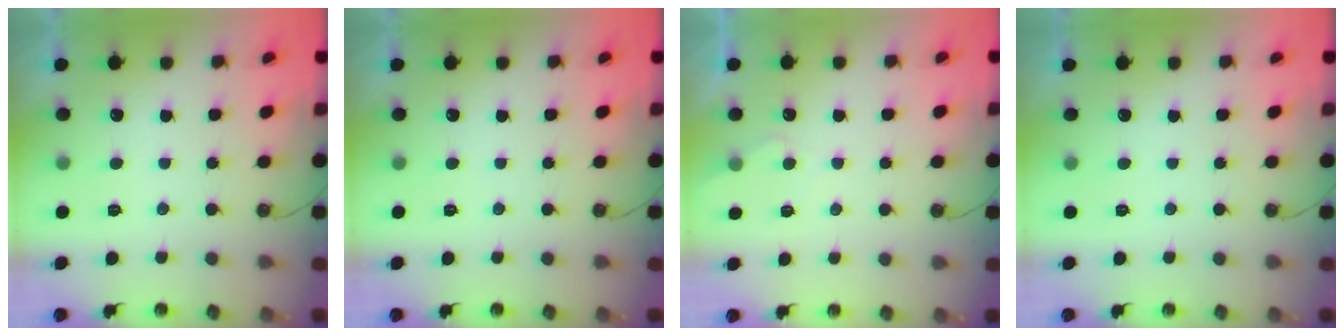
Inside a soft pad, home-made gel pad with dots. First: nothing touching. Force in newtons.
{"total": 0.0}
{"total": 3.9, "press": 3.9, "slide": 0.5}
{"total": 0.0}